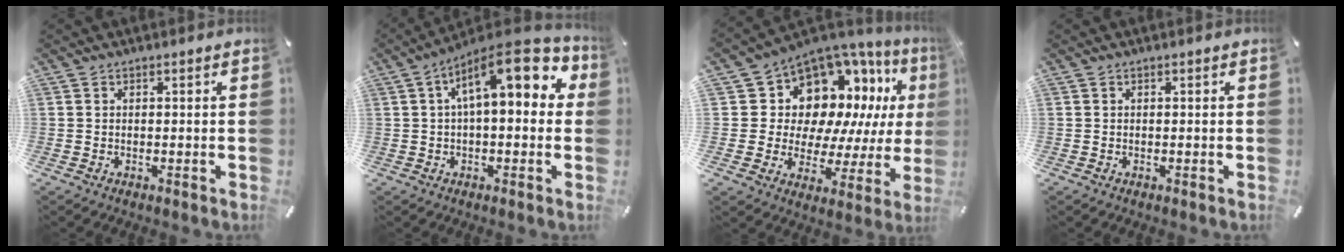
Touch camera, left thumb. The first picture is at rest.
{"total": 15.1, "force": [4.9, 6.3, 12.8], "torque": [-0.190, -0.023, 0.082]}
{"total": 13.4, "force": [6.7, 10.5, 5.1], "torque": [-0.080, -0.078, 0.129]}
{"total": 0.0}